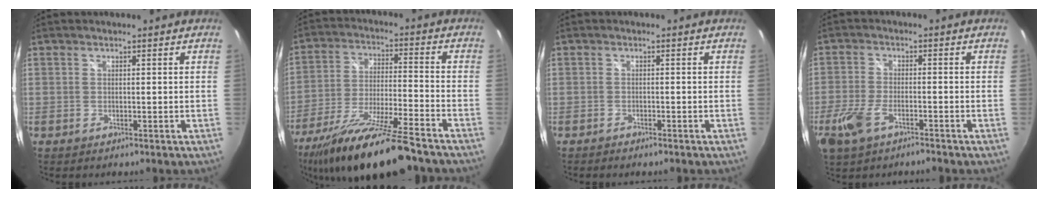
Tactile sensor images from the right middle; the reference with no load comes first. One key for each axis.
{"total": 19.1, "fx": -15.4, "fy": 1.5, "fz": 11.3, "tx": -0.221, "ty": -0.042, "tz": -0.263}
{"total": 1.5, "fx": -1.4, "fy": 0.4, "fz": 0.5, "tx": -0.018, "ty": -0.005, "tz": -0.025}
{"total": 7.1, "fx": -4.2, "fy": 3.0, "fz": 4.8, "tx": -0.122, "ty": -0.012, "tz": -0.080}